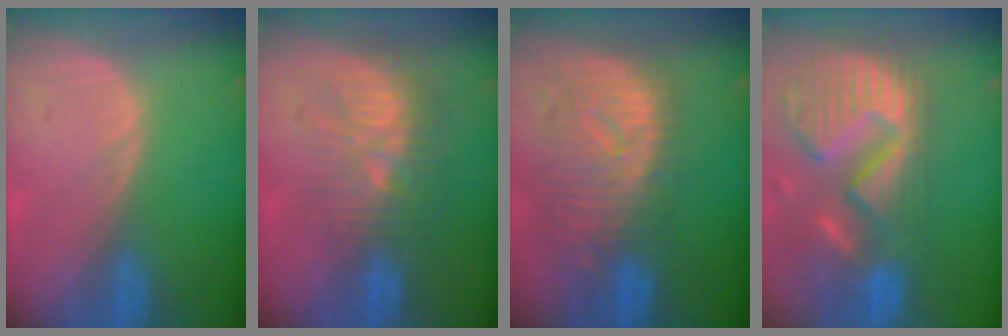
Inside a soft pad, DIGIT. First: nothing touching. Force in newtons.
{"total": 9.3, "press": 8.5, "slide": 3.6}
{"total": 10.8, "press": 9.6, "slide": 5.0}
{"total": 14.3, "press": 11.9, "slide": 7.9}